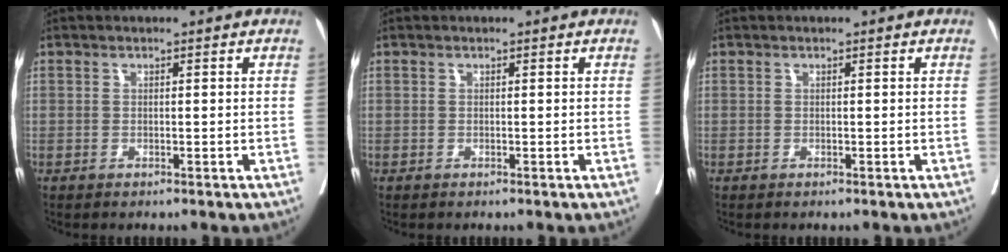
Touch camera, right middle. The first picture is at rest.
{"total": 0.0}
{"total": 0.0}